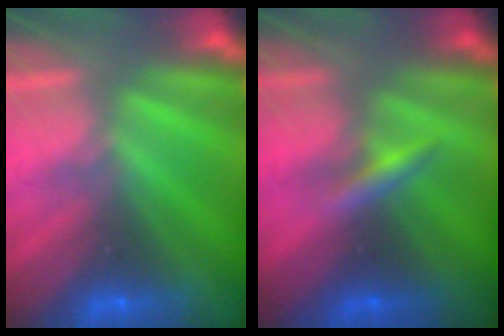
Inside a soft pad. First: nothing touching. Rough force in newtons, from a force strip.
{"total": 2.6}